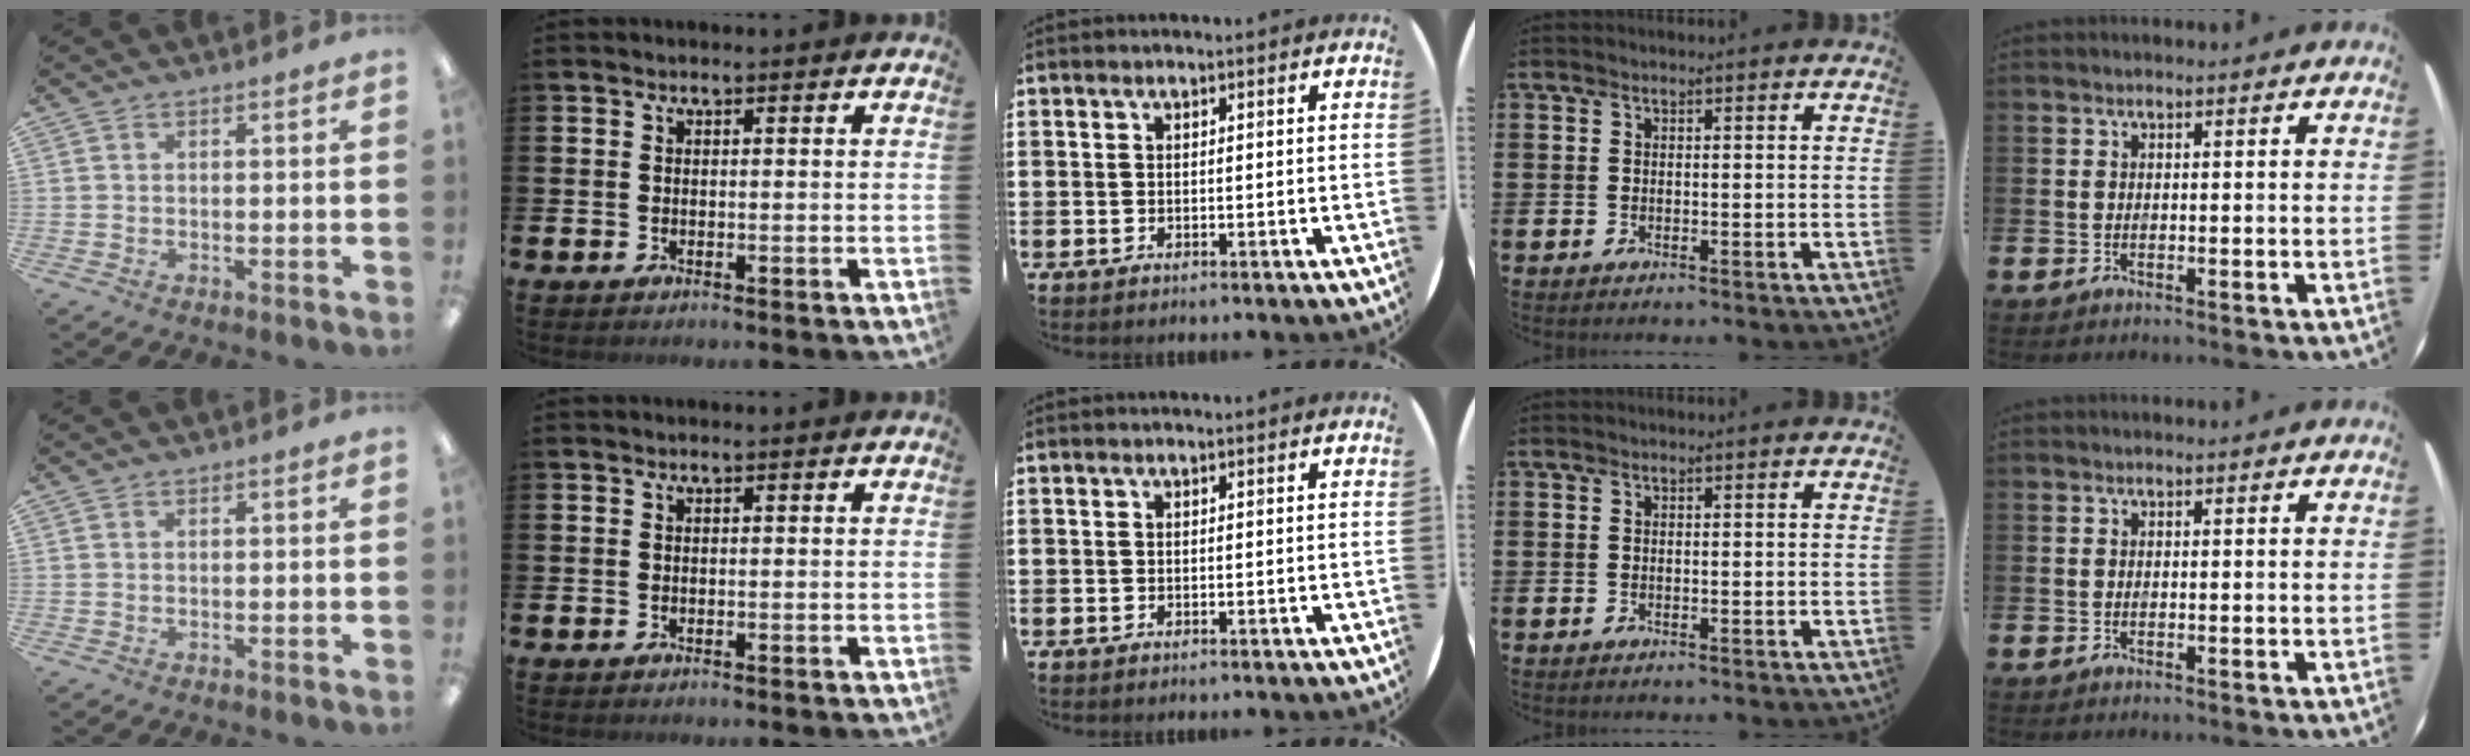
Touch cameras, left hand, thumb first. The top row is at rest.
{}